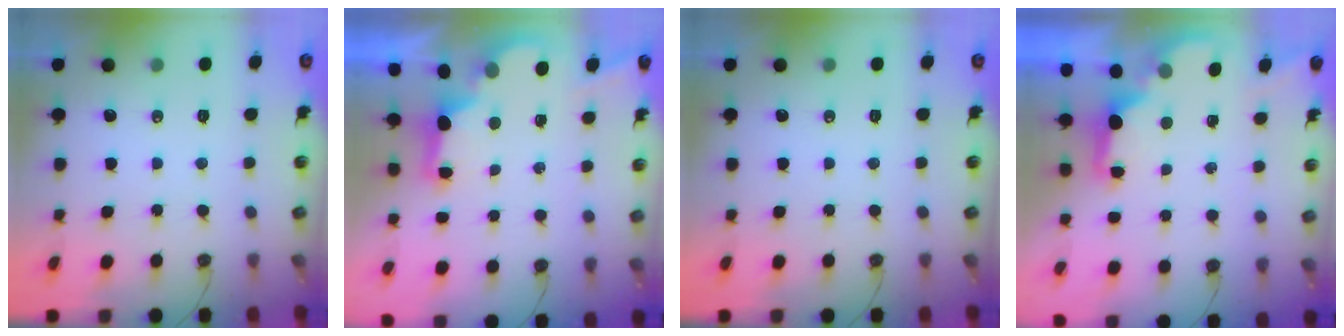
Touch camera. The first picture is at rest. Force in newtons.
{"total": 2.5, "press": 2.4, "slide": 0.7}
{"total": 0.0}
{"total": 2.1, "press": 1.9, "slide": 0.8}